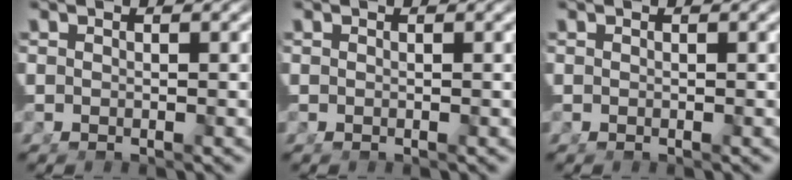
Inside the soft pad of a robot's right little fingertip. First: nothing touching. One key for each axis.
{"total": 0.0}
{"total": 0.0}